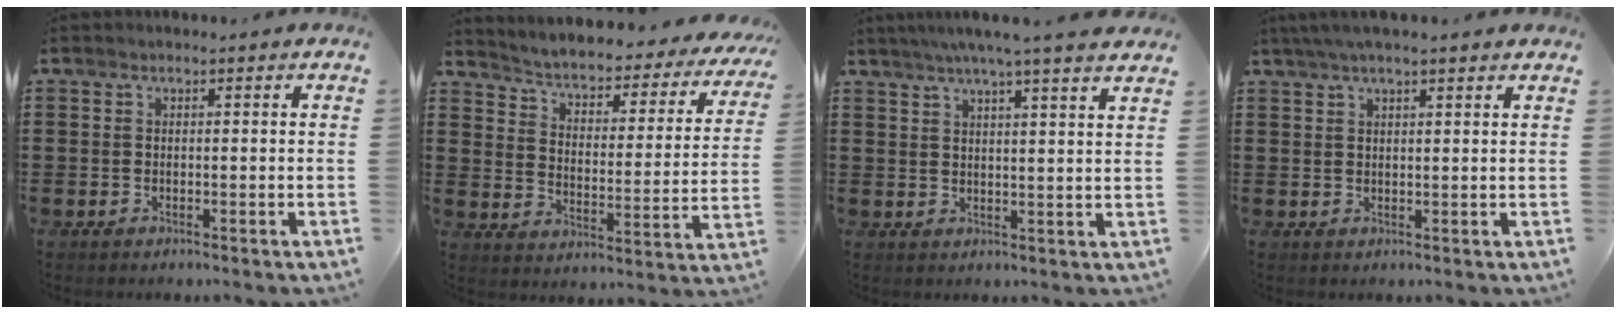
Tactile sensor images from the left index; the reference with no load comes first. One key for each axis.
{"total": 2.5, "fx": 2.4, "fy": 0.4, "fz": 0.7, "tx": -0.032, "ty": -0.031, "tz": 0.027}
{"total": 5.0, "fx": 4.2, "fy": -0.8, "fz": 2.6, "tx": -0.062, "ty": -0.012, "tz": 0.072}
{"total": 3.3, "fx": 2.6, "fy": 0.2, "fz": 2.1, "tx": -0.046, "ty": 0.005, "tz": 0.047}